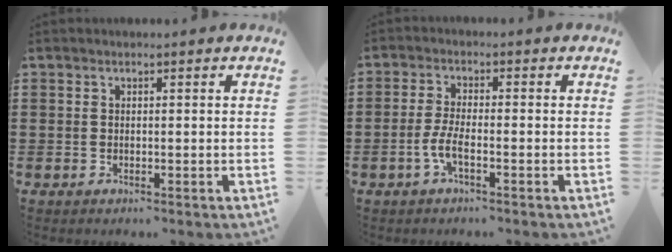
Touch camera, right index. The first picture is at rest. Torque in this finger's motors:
{"motor_torque": [1.48, 0.66, 0.35, 0.10]}